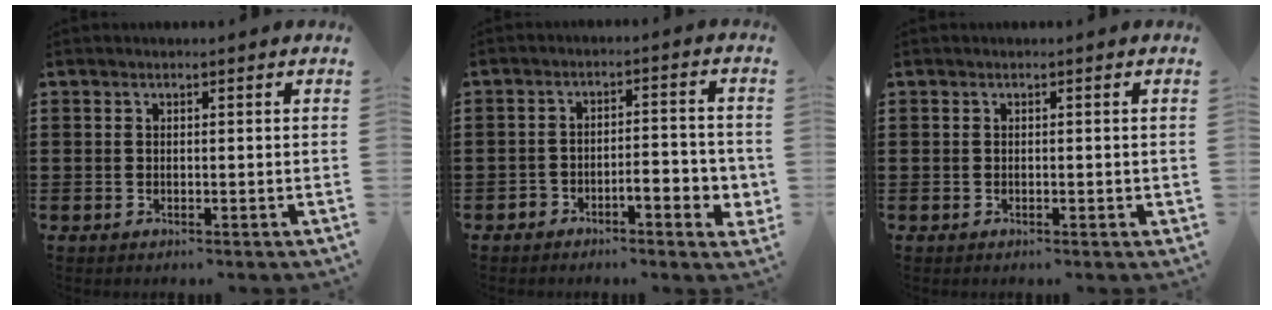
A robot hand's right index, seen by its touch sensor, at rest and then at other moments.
{"total": 4.3, "force": [-2.6, 1.7, 2.9], "torque": [-0.050, 0.009, -0.049]}
{"total": 0.0}